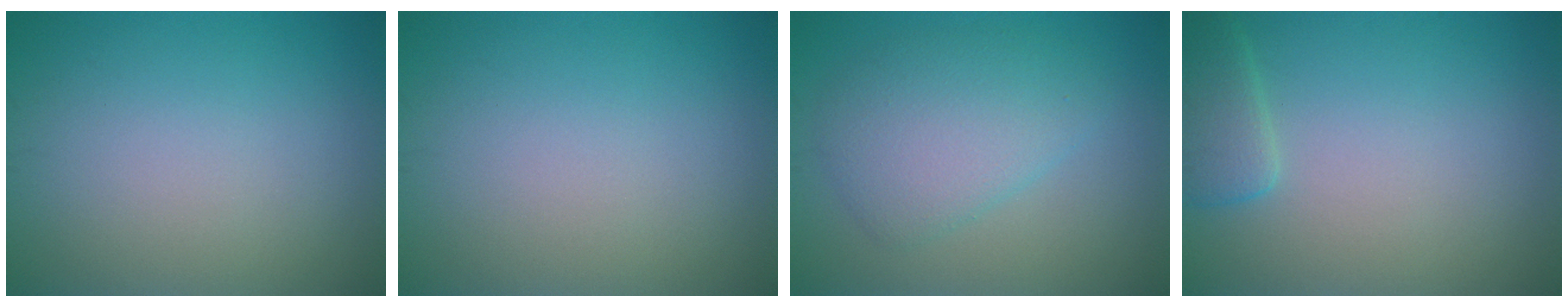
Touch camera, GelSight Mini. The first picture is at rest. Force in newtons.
{"total": 0.0}
{"total": 4.7, "press": 4.7, "slide": 0.3}
{"total": 2.4, "press": 2.4, "slide": 0.2}